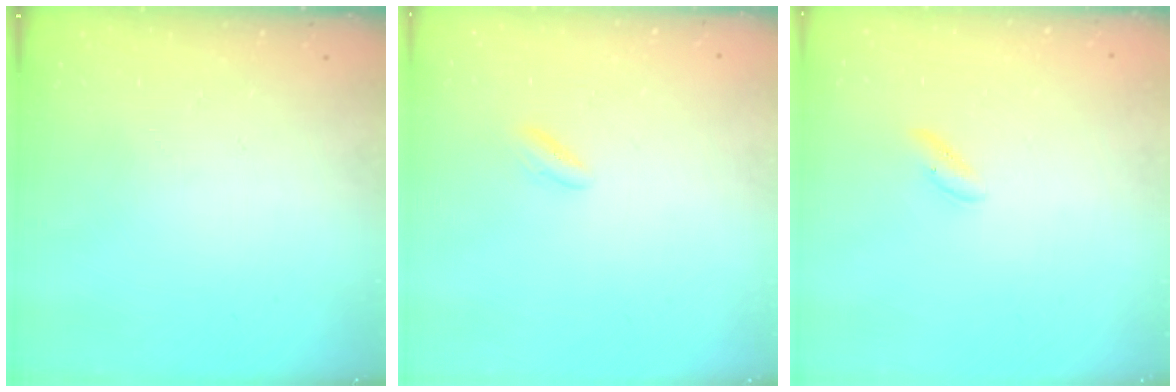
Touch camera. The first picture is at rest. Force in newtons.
{"total": 1.4, "press": 1.2, "slide": 0.7}
{"total": 2.1, "press": 1.7, "slide": 1.3}